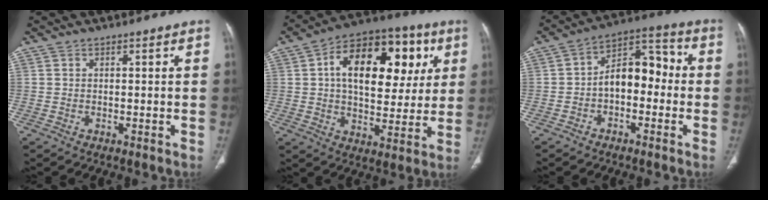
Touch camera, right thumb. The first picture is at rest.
{"total": 22.2, "force": [5.9, 12.9, 17.2], "torque": [-0.214, 0.011, 0.082]}
{"total": 10.7, "force": [-1.4, 6.7, 8.2], "torque": [-0.093, 0.045, -0.036]}